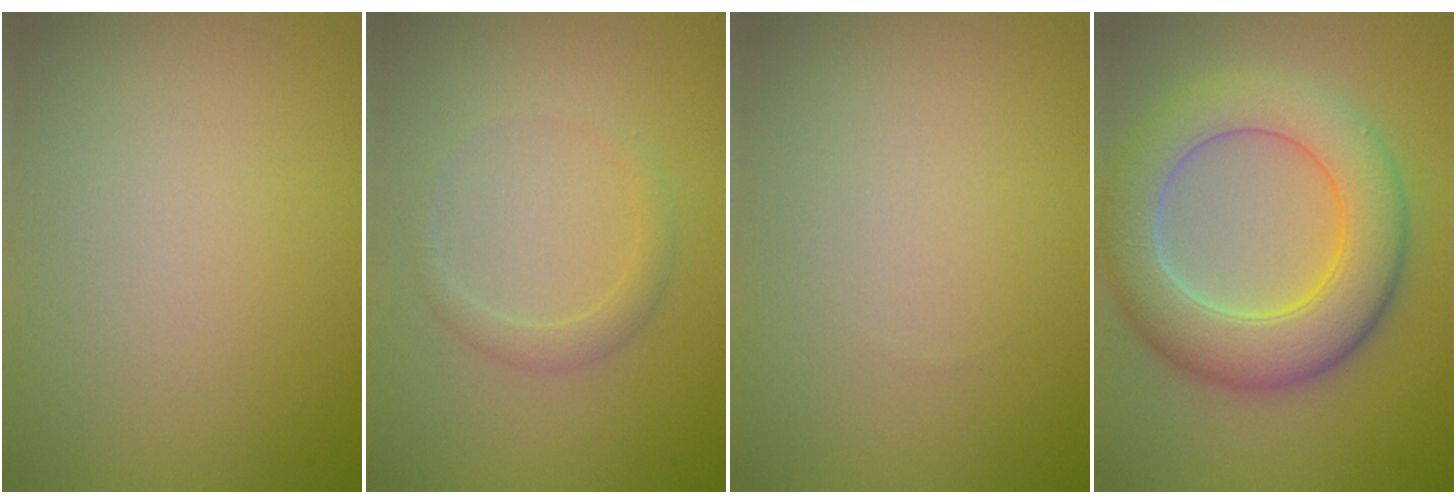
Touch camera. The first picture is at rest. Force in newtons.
{"total": 1.4, "press": 1.4, "slide": 0.1}
{"total": 0.0}
{"total": 7.9, "press": 7.9, "slide": 0.3}